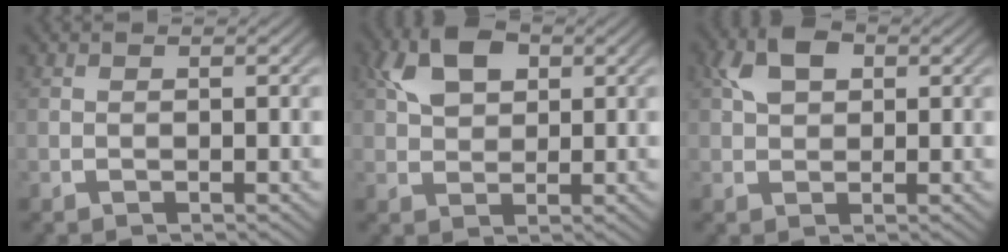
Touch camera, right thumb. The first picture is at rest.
{"total": 5.3, "force": [2.2, 3.3, 3.5], "torque": [-0.066, 0.001, 0.047]}
{"total": 4.3, "force": [1.6, 2.8, 2.8], "torque": [-0.054, 0.002, 0.032]}